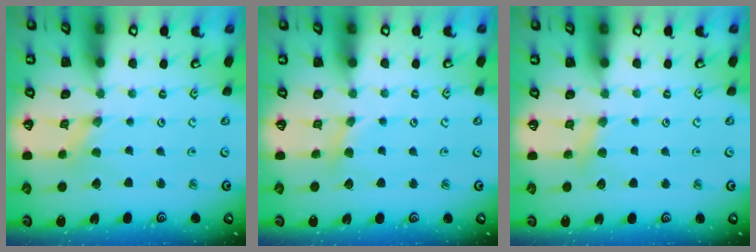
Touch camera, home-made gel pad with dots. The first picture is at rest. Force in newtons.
{"total": 3.1, "press": 3.0, "slide": 0.3}
{"total": 5.2, "press": 5.1, "slide": 0.7}